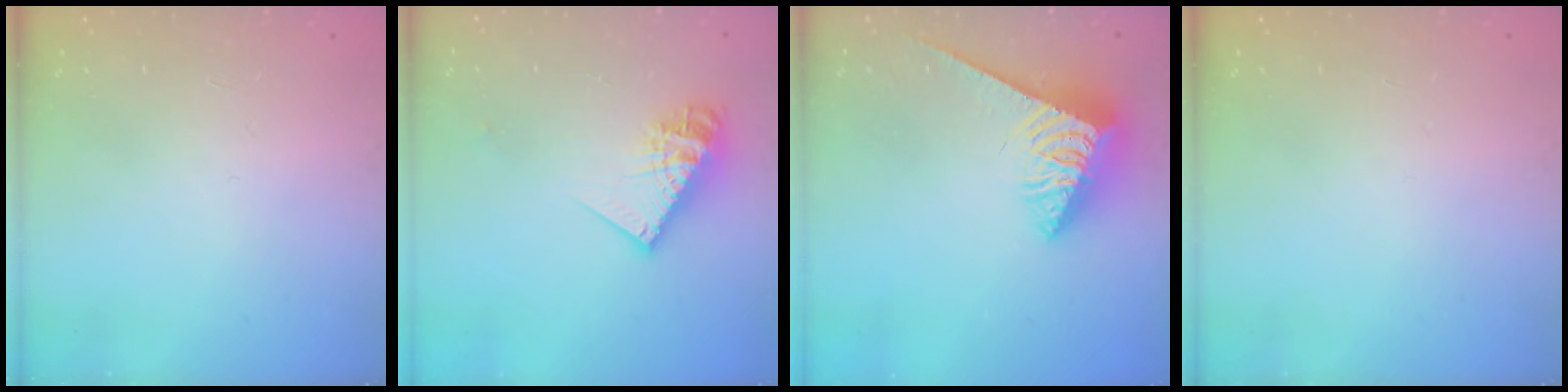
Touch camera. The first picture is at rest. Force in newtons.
{"total": 13.2, "press": 13.1, "slide": 1.2}
{"total": 6.4, "press": 6.3, "slide": 0.9}
{"total": 0.0}